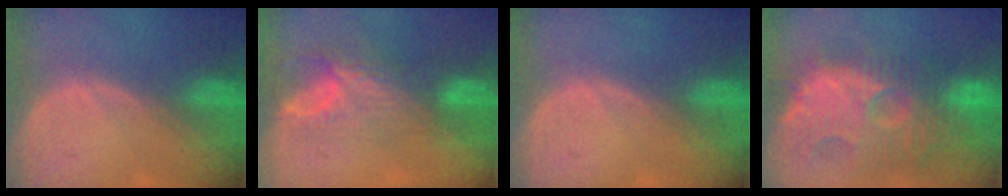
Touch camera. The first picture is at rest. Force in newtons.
{"total": 8.0, "press": 6.6, "slide": 4.5}
{"total": 0.0}
{"total": 13.5, "press": 12.3, "slide": 5.5}